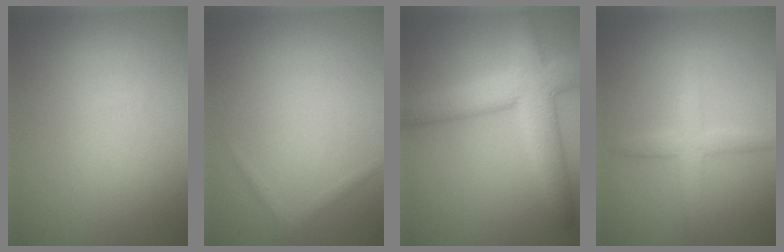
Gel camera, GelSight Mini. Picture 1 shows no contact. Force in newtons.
{"total": 0.6, "press": 0.6, "slide": 0.1}
{"total": 7.5, "press": 7.5, "slide": 0.6}
{"total": 3.0, "press": 3.0, "slide": 0.1}